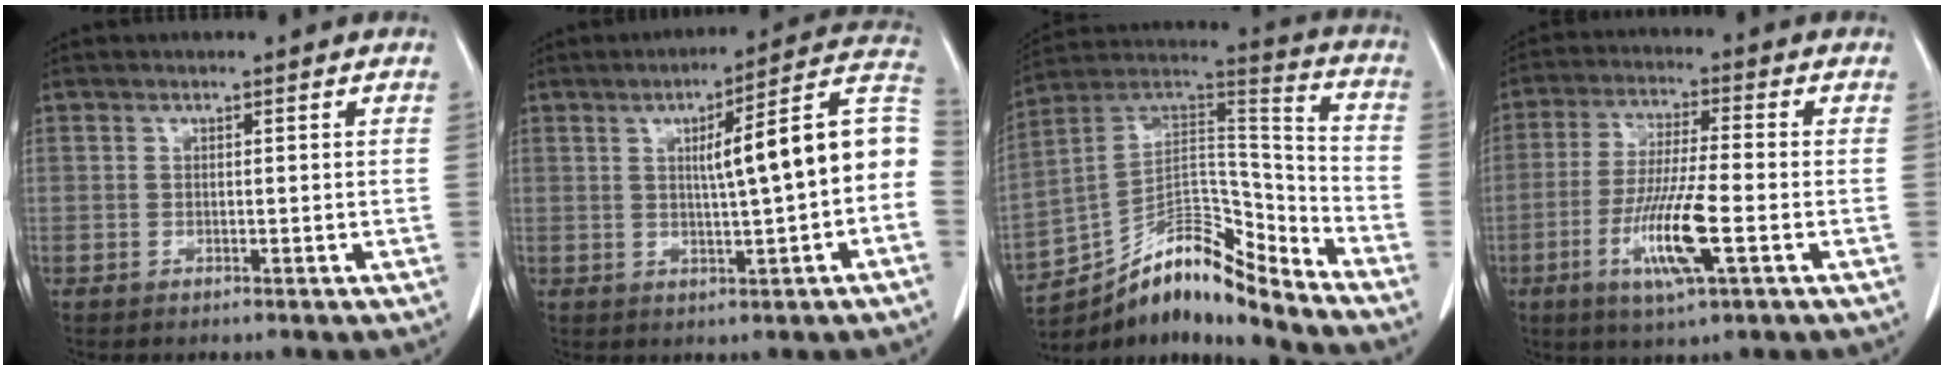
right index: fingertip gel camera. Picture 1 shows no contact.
{"total": 13.2, "force": [0.3, 1.0, 13.1], "torque": [-0.172, 0.035, 0.002]}
{"total": 16.4, "force": [-14.0, 2.8, 8.1], "torque": [-0.123, 0.063, -0.244]}
{"total": 10.9, "force": [-3.7, 0.6, 10.2], "torque": [-0.201, -0.016, -0.070]}